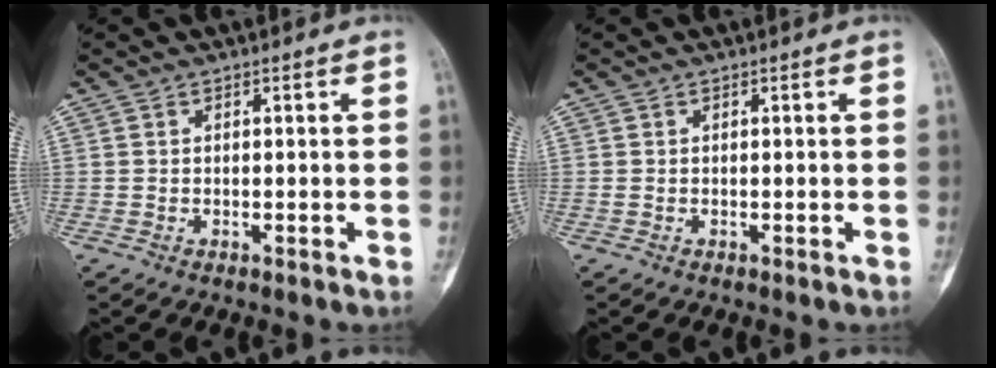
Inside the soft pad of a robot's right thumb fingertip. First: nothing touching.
{"total": 0.0}